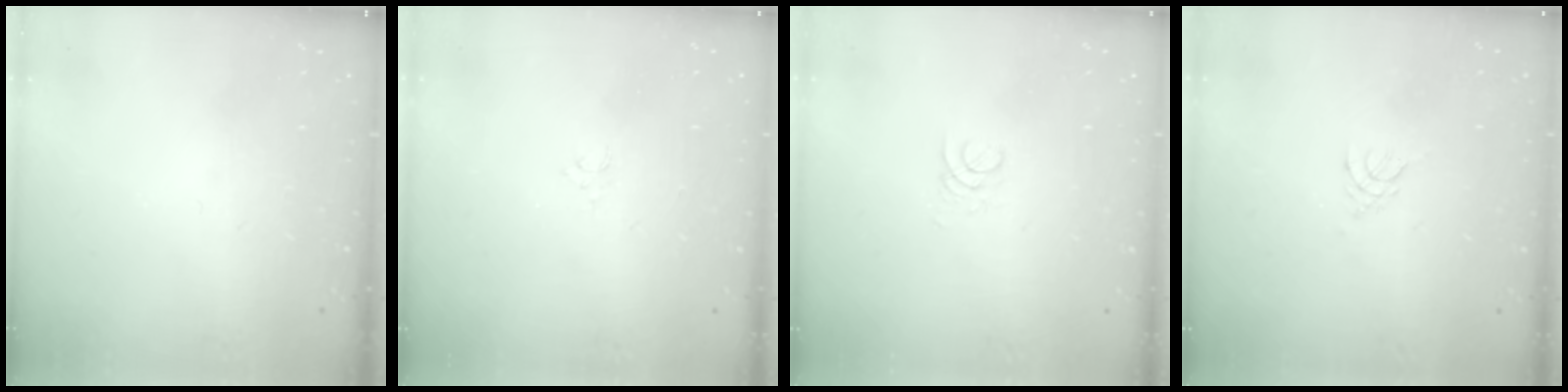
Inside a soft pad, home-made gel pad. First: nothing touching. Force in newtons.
{"total": 2.4, "press": 2.4, "slide": 0.3}
{"total": 1.0, "press": 1.0, "slide": 0.1}
{"total": 2.7, "press": 2.6, "slide": 0.6}